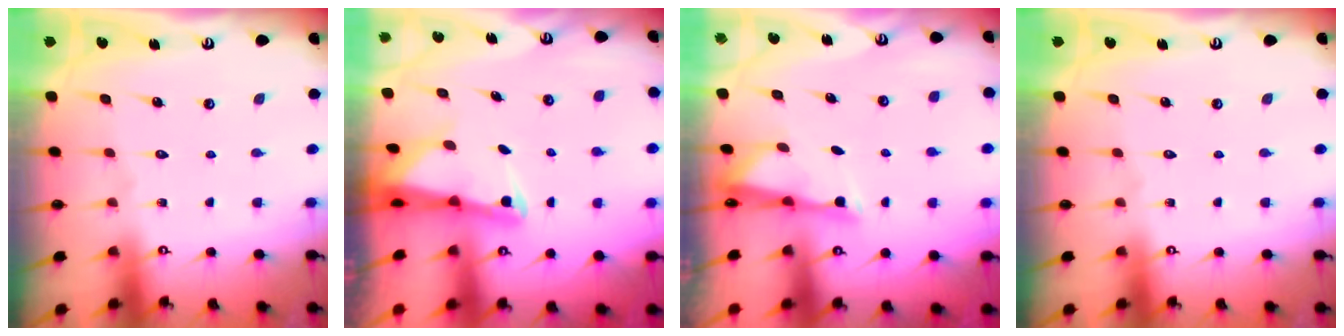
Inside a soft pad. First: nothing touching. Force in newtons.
{"total": 2.6, "press": 2.5, "slide": 0.5}
{"total": 3.0, "press": 3.0, "slide": 0.6}
{"total": 0.0}